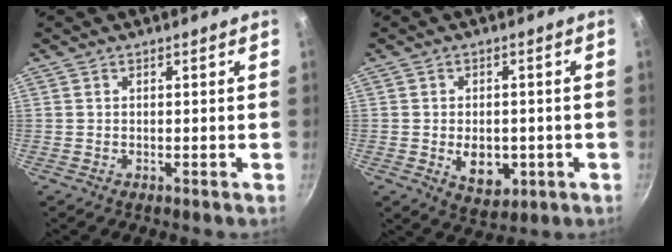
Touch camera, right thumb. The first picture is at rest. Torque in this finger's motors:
{"motor_torque": [-0.30, 0.46, 0.23, 0.51, 0.09]}